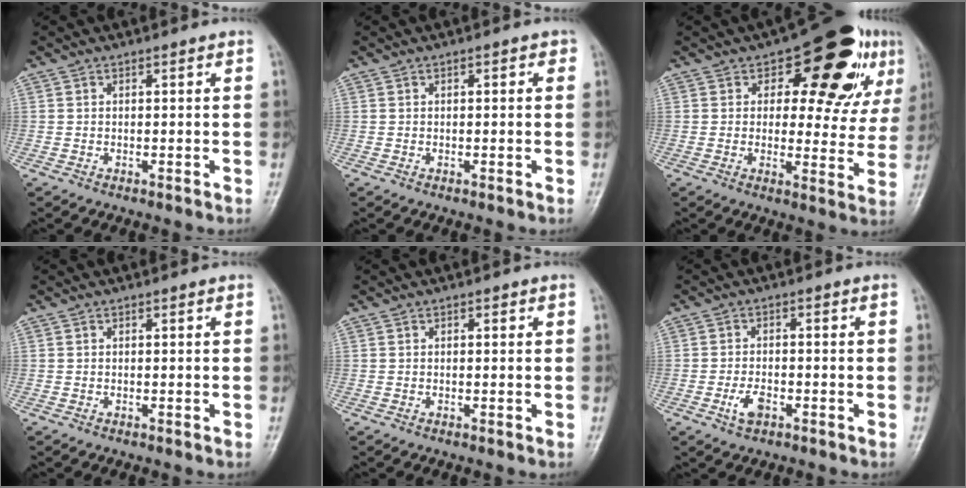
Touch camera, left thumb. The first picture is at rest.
{"total": 1.3, "force": [0.4, 0.7, 1.0], "torque": [-0.007, 0.002, 0.002]}
{"total": 17.2, "force": [7.8, 9.3, 12.2], "torque": [-0.091, -0.019, 0.097]}
{"total": 0.0}
{"total": 0.0}
{"total": 3.3, "force": [-1.7, 1.8, 2.2], "torque": [-0.046, 0.008, -0.032]}